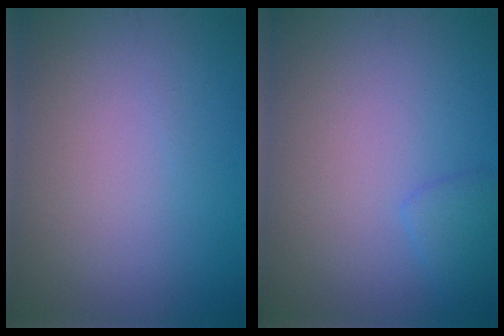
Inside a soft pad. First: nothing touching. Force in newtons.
{"total": 1.4, "press": 1.4, "slide": 0.1}